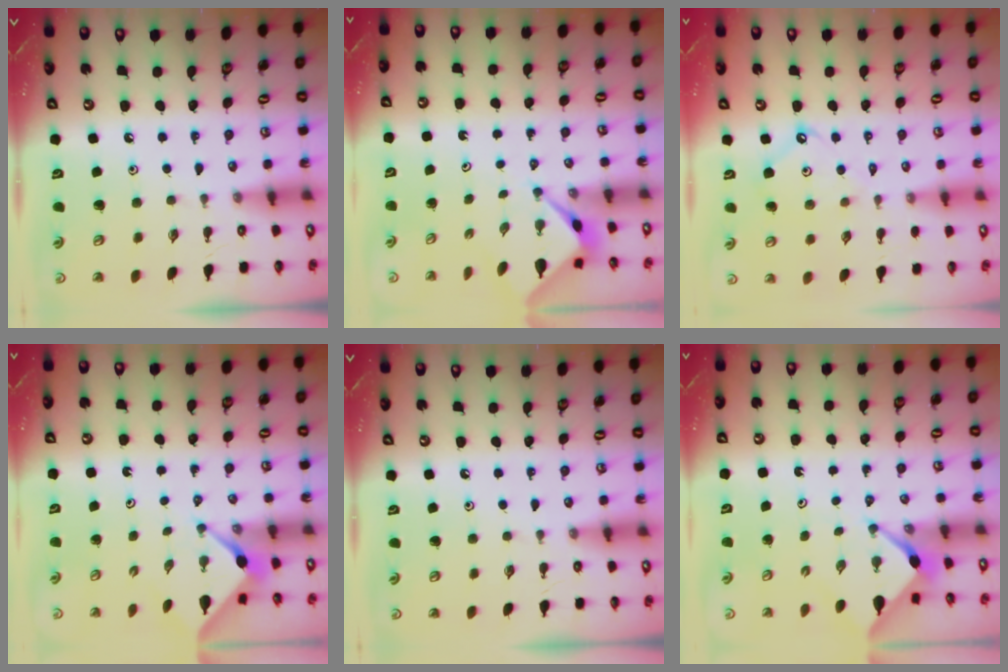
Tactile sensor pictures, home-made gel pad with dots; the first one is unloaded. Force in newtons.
{"total": 2.7, "press": 2.7, "slide": 0.1}
{"total": 6.7, "press": 6.6, "slide": 0.8}
{"total": 2.6, "press": 2.6, "slide": 0.3}
{"total": 0.0}
{"total": 2.6, "press": 2.6, "slide": 0.3}